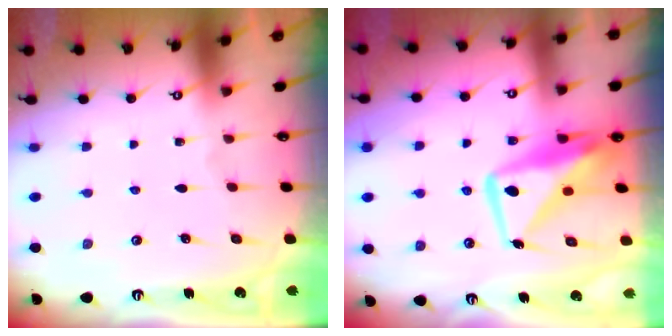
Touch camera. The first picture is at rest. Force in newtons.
{"total": 13.1, "press": 13.1, "slide": 1.2}